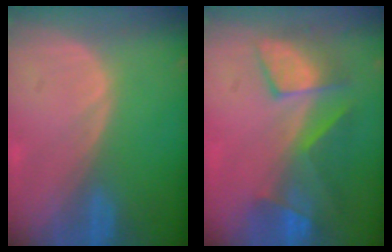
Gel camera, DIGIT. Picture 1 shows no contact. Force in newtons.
{"total": 8.0, "press": 7.8, "slide": 1.8}